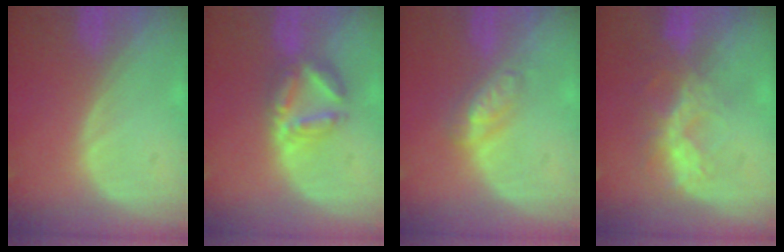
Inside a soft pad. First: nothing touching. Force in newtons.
{"total": 5.8, "press": 5.8, "slide": 0.2}
{"total": 4.6, "press": 4.3, "slide": 1.5}
{"total": 6.4, "press": 6.1, "slide": 2.0}